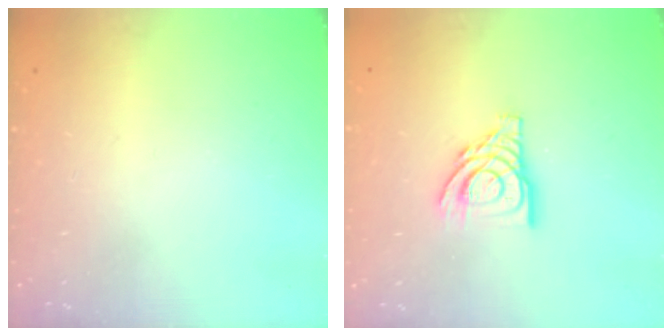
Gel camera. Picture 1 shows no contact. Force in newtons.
{"total": 12.4, "press": 12.3, "slide": 1.3}